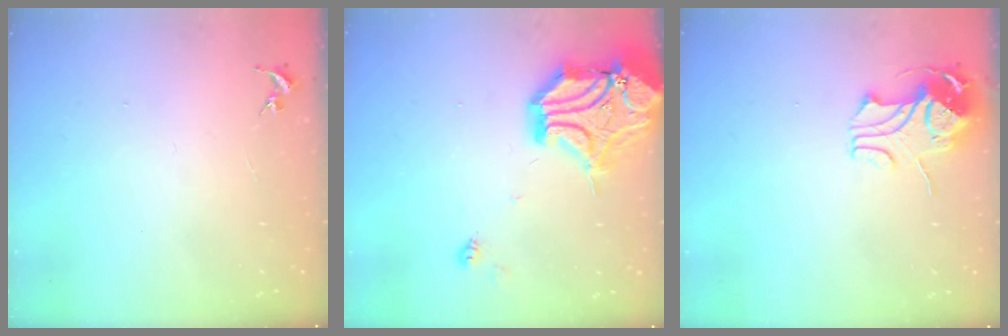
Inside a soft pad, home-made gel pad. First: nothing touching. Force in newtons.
{"total": 20.7, "press": 20.5, "slide": 3.1}
{"total": 10.3, "press": 10.2, "slide": 0.9}